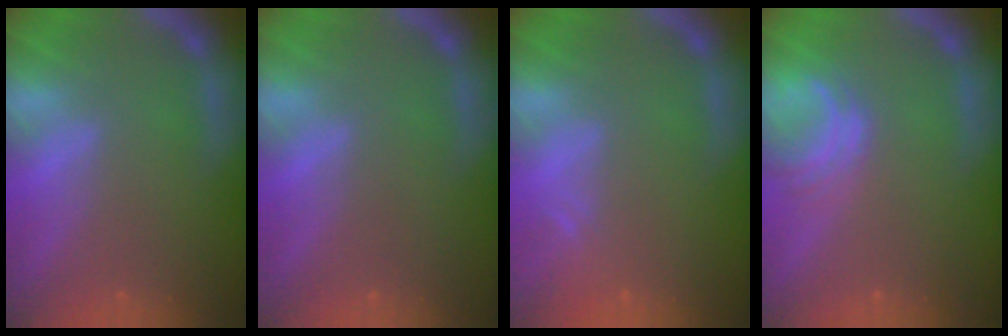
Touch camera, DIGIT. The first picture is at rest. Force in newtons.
{"total": 0.0}
{"total": 1.5}
{"total": 3.0}